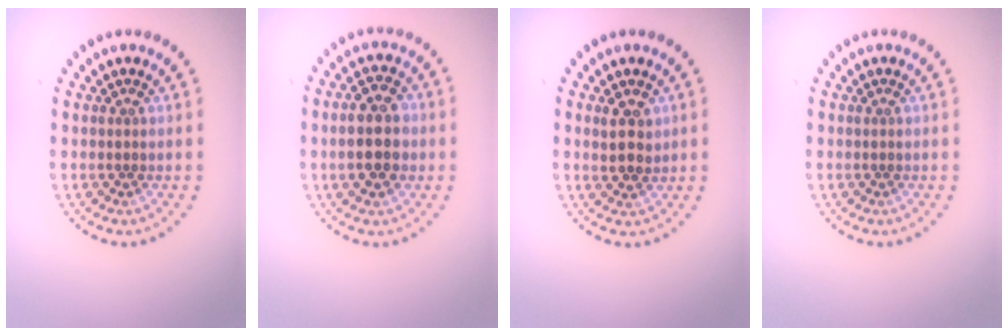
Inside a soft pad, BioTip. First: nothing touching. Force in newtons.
{"total": 4.4, "press": 4.3, "slide": 0.3}
{"total": 2.2, "press": 2.0, "slide": 0.8}
{"total": 0.0}